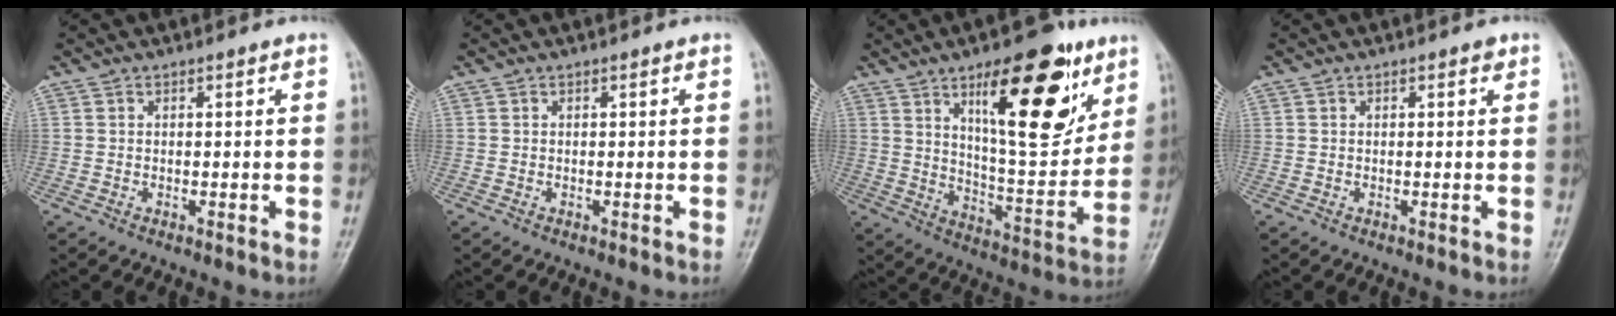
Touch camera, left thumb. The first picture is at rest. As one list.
[{"total": 0.0}, {"total": 20.9, "force": [10.6, 7.4, 16.4], "torque": [-0.195, -0.058, 0.170]}, {"total": 0.7, "force": [0.4, 0.3, 0.5], "torque": [-0.004, -0.001, 0.003]}]